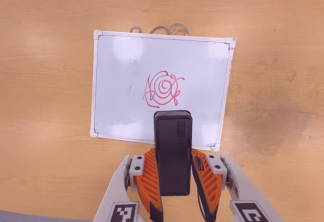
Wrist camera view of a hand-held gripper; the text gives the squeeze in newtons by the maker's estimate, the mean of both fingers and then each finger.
{"total": 4.3, "left": 3.1, "right": 5.5}